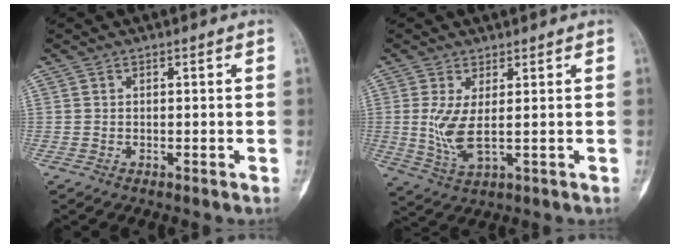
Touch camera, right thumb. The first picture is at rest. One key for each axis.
{"total": 6.4, "fx": 0.6, "fy": 2.0, "fz": 6.0, "tx": -0.144, "ty": -0.018, "tz": 0.020}